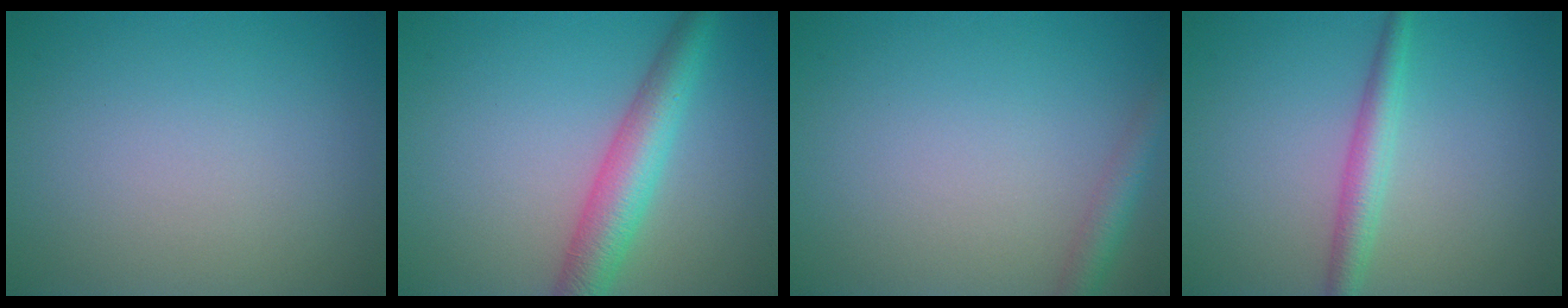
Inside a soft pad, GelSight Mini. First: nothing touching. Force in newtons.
{"total": 5.1, "press": 5.1, "slide": 0.1}
{"total": 2.3, "press": 2.3, "slide": 0.1}
{"total": 2.7, "press": 2.7, "slide": 0.0}